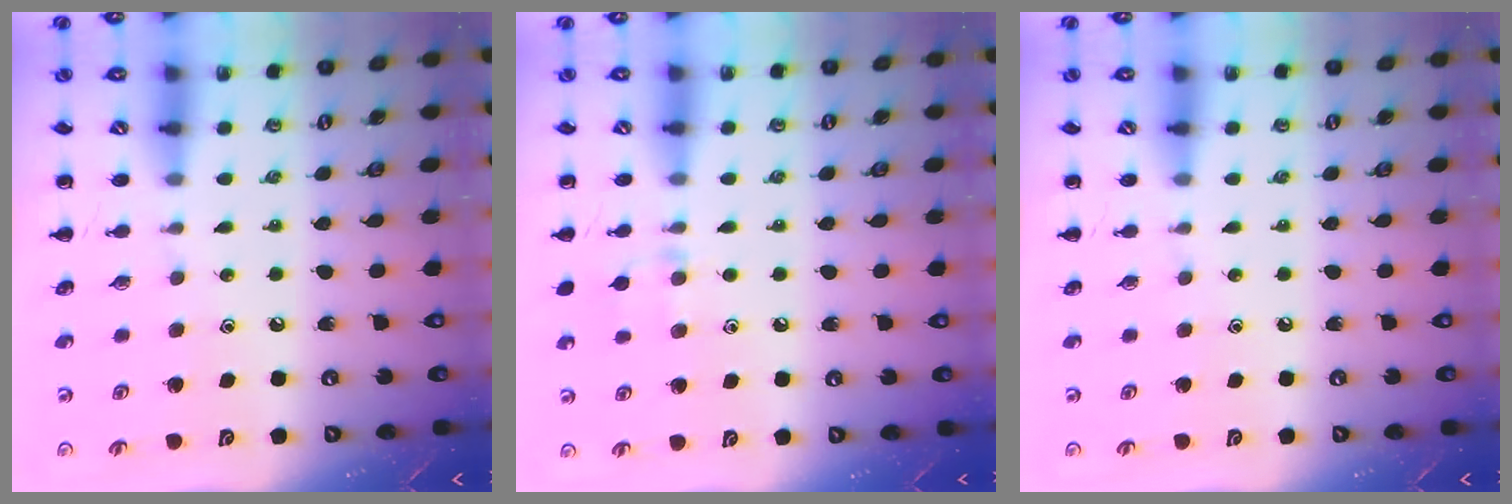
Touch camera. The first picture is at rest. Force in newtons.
{"total": 6.5, "press": 6.1, "slide": 2.3}
{"total": 0.0}